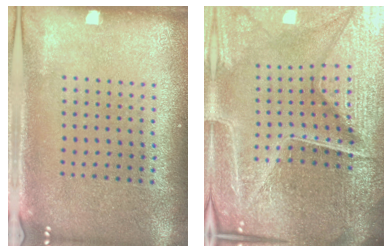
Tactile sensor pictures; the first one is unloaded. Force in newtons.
{"total": 6.6, "press": 5.9, "slide": 3.0}